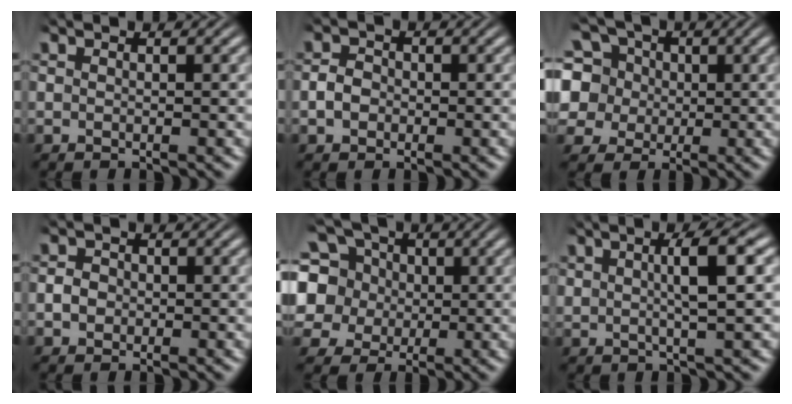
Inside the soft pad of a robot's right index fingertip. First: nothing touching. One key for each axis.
{"total": 1.4, "fx": -0.6, "fy": 1.1, "fz": 0.7, "tx": -0.018, "ty": -0.005, "tz": -0.009}
{"total": 11.9, "fx": 1.3, "fy": 10.7, "fz": 5.0, "tx": -0.130, "ty": -0.036, "tz": 0.023}
{"total": 1.0, "fx": -0.4, "fy": 0.8, "fz": 0.3, "tx": -0.012, "ty": -0.005, "tz": -0.005}
{"total": 13.4, "fx": 1.9, "fy": 11.8, "fz": 6.0, "tx": -0.143, "ty": -0.035, "tz": 0.029}
{"total": 3.6, "fx": 1.5, "fy": 0.2, "fz": 3.2, "tx": -0.047, "ty": 0.009, "tz": 0.027}